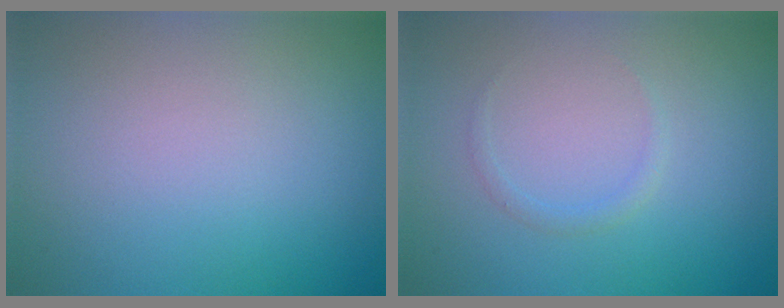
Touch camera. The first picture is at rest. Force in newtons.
{"total": 0.8, "press": 0.8, "slide": 0.0}